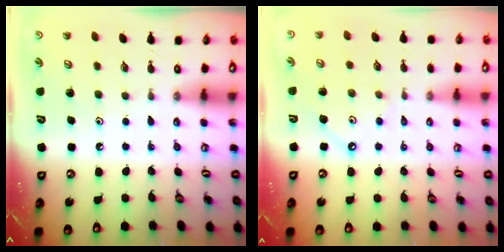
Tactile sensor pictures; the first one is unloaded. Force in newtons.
{"total": 1.8, "press": 1.8, "slide": 0.0}